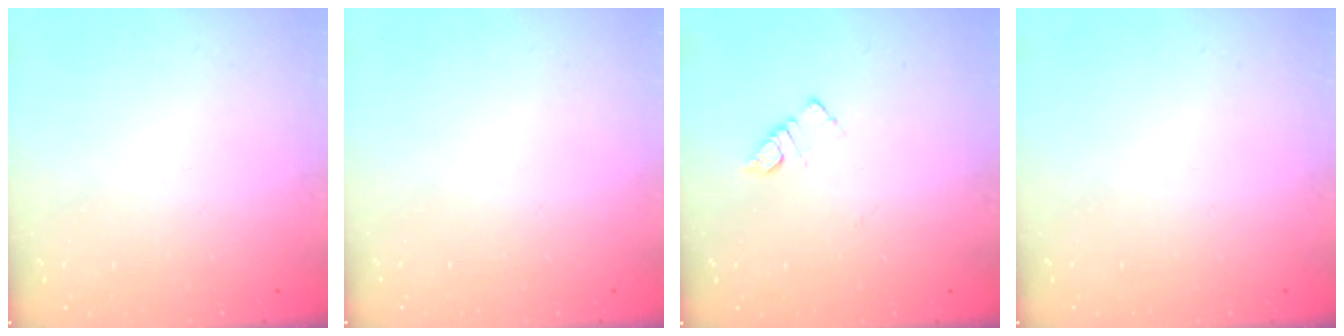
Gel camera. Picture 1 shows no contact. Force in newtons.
{"total": 1.8, "press": 1.8, "slide": 0.1}
{"total": 3.9, "press": 3.9, "slide": 0.4}
{"total": 0.0}